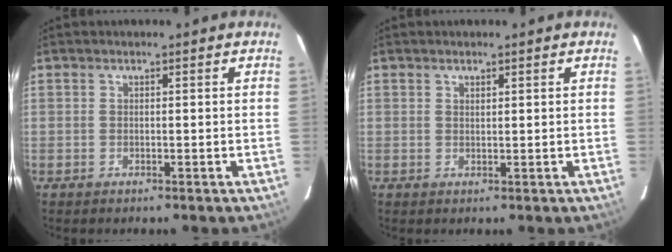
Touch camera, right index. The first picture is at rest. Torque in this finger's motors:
{"motor_torque": [-0.24, -0.07, -0.03, 0.00]}